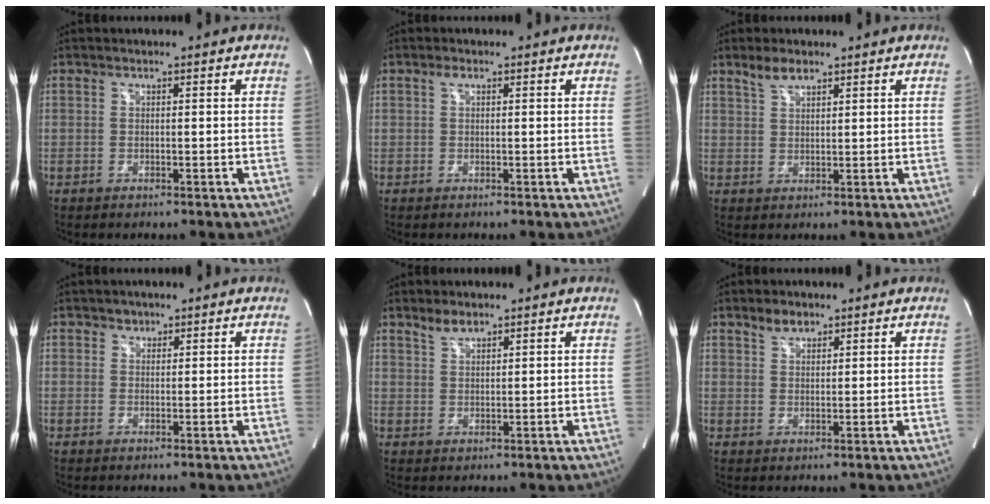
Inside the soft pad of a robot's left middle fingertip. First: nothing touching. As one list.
[{"total": 0.9, "force": [0.5, 0.4, 0.7], "torque": [-0.015, 0.007, 0.008]}, {"total": 3.2, "force": [2.5, 1.1, 1.6], "torque": [-0.037, 0.006, 0.050]}, {"total": 1.3, "force": [0.9, 0.9, 0.0], "torque": [0.007, -0.003, 0.009]}, {"total": 2.5, "force": [2.1, 0.8, 1.0], "torque": [-0.023, 0.004, 0.043]}, {"total": 2.7, "force": [2.1, 1.4, 1.0], "torque": [-0.021, 0.005, 0.039]}]